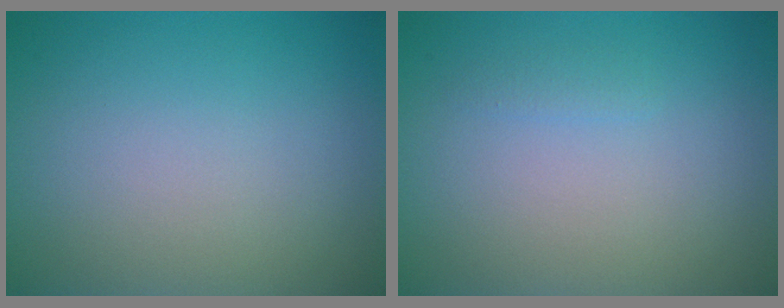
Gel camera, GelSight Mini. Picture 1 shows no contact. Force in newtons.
{"total": 0.6, "press": 0.6, "slide": 0.1}